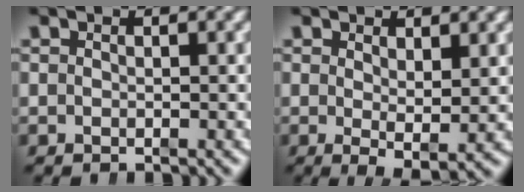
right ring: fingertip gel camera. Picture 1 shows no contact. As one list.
[{"total": 2.4, "force": [-0.3, 0.1, 2.4], "torque": [-0.028, -0.023, 0.008]}]